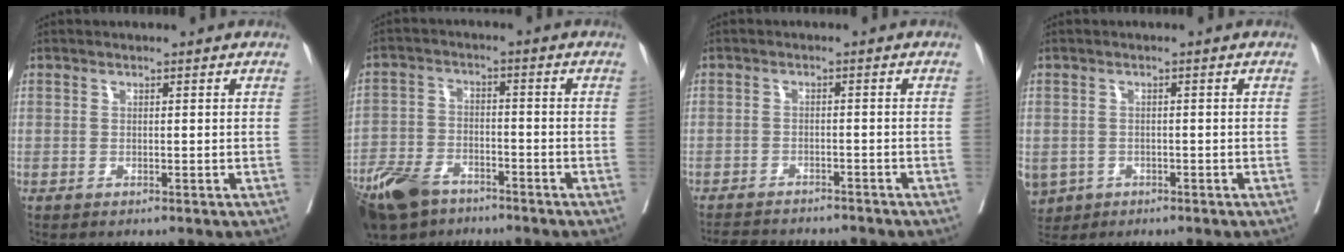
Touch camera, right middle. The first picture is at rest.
{"total": 11.1, "force": [-8.2, 5.0, 5.5], "torque": [-0.111, -0.018, -0.151]}
{"total": 9.0, "force": [-8.4, 1.8, 2.6], "torque": [-0.040, -0.004, -0.114]}
{"total": 7.1, "force": [-3.2, 5.9, 2.3], "torque": [-0.065, -0.002, -0.047]}